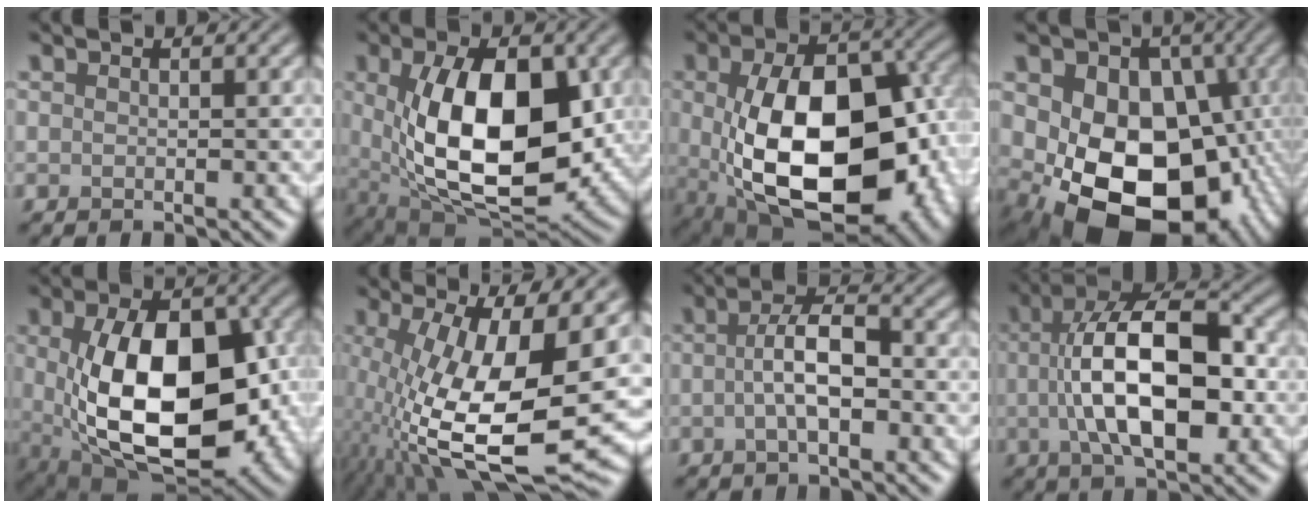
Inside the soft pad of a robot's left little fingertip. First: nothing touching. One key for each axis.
{"total": 13.6, "fx": 0.3, "fy": 7.2, "fz": 11.5, "tx": -0.188, "ty": -0.019, "tz": 0.019}
{"total": 16.5, "fx": -2.0, "fy": 10.0, "fz": 12.9, "tx": -0.211, "ty": -0.034, "tz": -0.011}
{"total": 15.5, "fx": -2.3, "fy": 11.1, "fz": 10.6, "tx": -0.132, "ty": -0.017, "tz": -0.027}
{"total": 14.9, "fx": -1.2, "fy": 8.6, "fz": 12.1, "tx": -0.204, "ty": -0.027, "tz": -0.001}
{"total": 14.5, "fx": -2.3, "fy": 5.0, "fz": 13.5, "tx": -0.244, "ty": -0.015, "tz": -0.037}
{"total": 4.2, "fx": -0.8, "fy": 1.5, "fz": 3.9, "tx": -0.072, "ty": 0.010, "tz": -0.020}
{"total": 11.0, "fx": -0.5, "fy": 5.1, "fz": 9.8, "tx": -0.170, "ty": 0.012, "tz": -0.010}